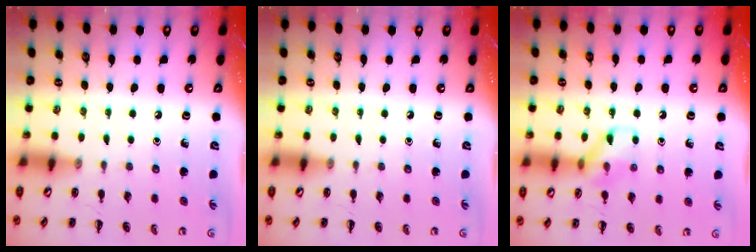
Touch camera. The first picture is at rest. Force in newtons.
{"total": 0.0}
{"total": 8.2, "press": 8.2, "slide": 0.4}